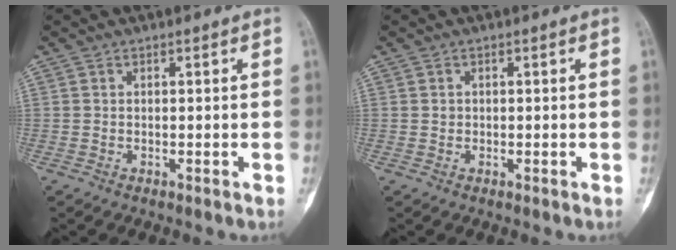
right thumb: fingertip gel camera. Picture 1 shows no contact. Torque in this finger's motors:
{"motor_torque": [-0.11, -0.15, 0.33, 0.03, -0.02]}